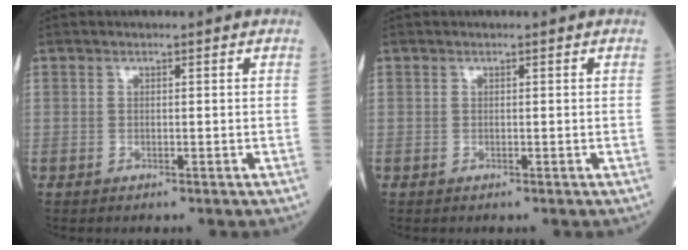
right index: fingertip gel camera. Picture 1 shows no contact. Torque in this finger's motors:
{"motor_torque": [0.03, 0.03, -0.03, -0.01]}